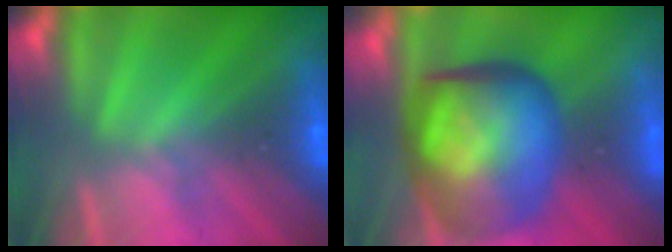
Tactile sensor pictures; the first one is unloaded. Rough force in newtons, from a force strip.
{"total": 7.5}